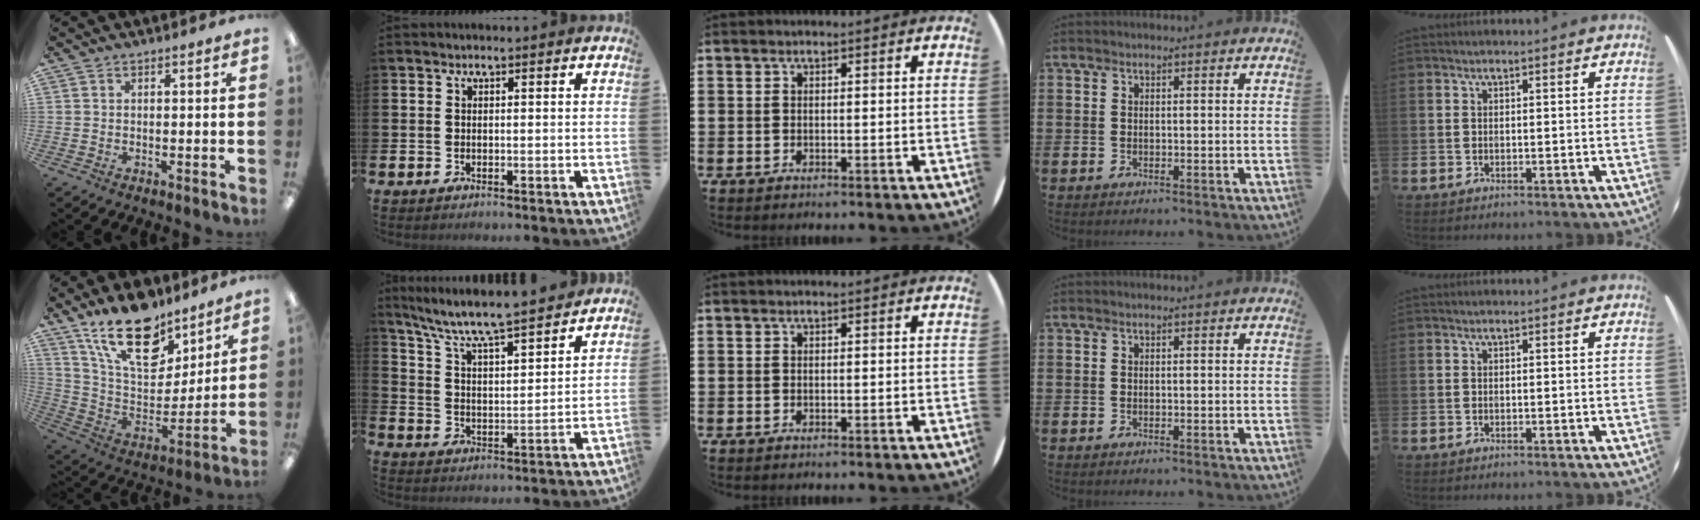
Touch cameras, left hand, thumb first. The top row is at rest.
{"thumb": {"total": 21.1, "force": [14.8, 10.1, 11.2], "torque": [-0.195, -0.087, 0.266]}, "index": {"total": 7.9, "force": [7.3, 0.5, 2.8], "torque": [-0.089, -0.056, 0.126]}}